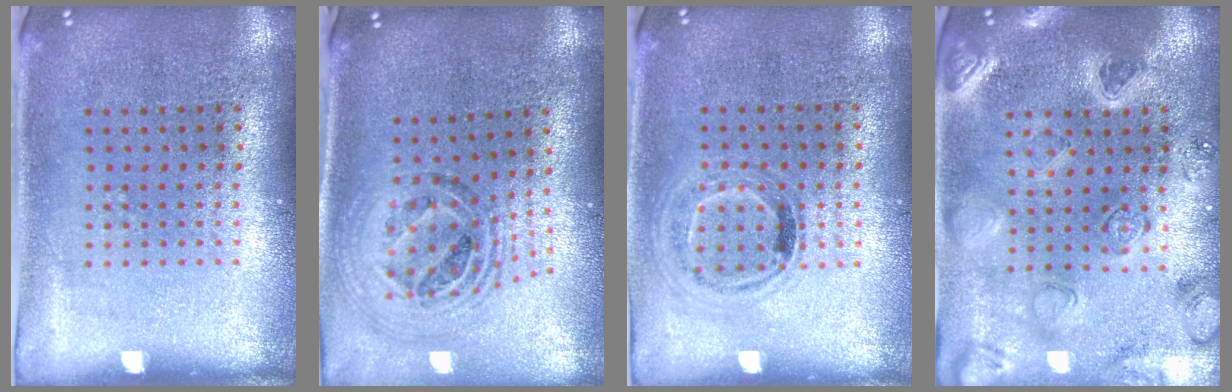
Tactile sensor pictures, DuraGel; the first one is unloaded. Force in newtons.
{"total": 1.5, "press": 1.3, "slide": 0.6}
{"total": 0.9, "press": 0.8, "slide": 0.4}
{"total": 2.2, "press": 2.2, "slide": 0.4}